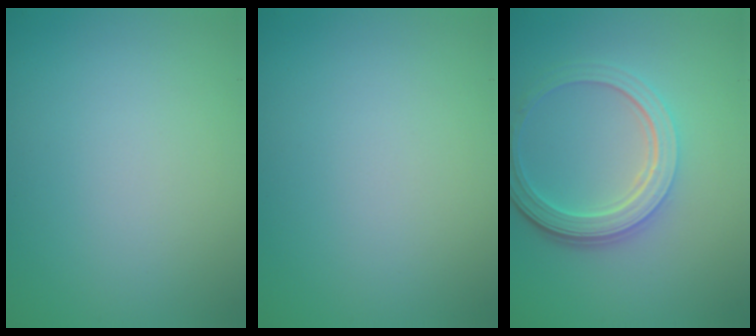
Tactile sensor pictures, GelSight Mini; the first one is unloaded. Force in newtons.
{"total": 0.0}
{"total": 5.1, "press": 3.8, "slide": 3.4}